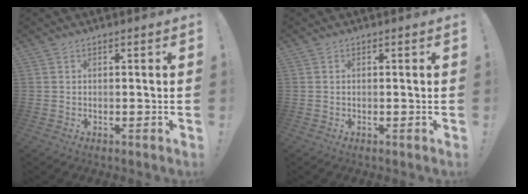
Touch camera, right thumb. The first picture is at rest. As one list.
[{"total": 0.0}]